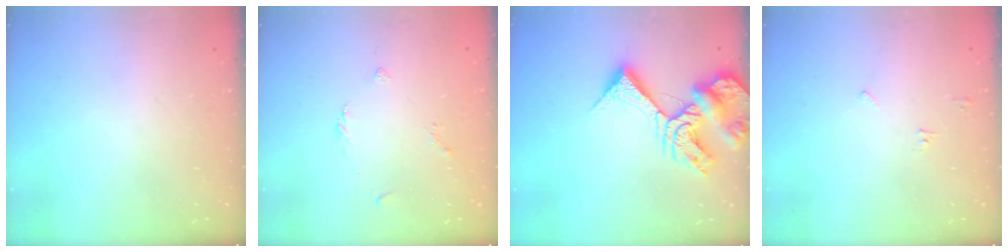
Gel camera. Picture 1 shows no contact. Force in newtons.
{"total": 2.1, "press": 2.0, "slide": 0.6}
{"total": 12.5, "press": 12.4, "slide": 1.4}
{"total": 4.7, "press": 4.7, "slide": 0.5}